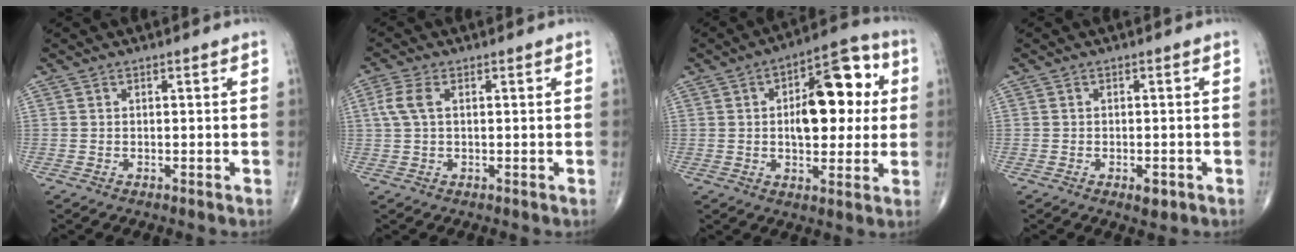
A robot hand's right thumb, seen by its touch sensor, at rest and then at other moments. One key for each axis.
{"total": 4.0, "fx": 0.9, "fy": 2.1, "fz": 3.3, "tx": -0.091, "ty": 0.014, "tz": 0.016}
{"total": 15.8, "fx": 2.3, "fy": 8.1, "fz": 13.4, "tx": -0.151, "ty": 0.017, "tz": 0.028}
{"total": 2.2, "fx": -1.1, "fy": 1.0, "fz": 1.6, "tx": -0.017, "ty": 0.000, "tz": -0.013}